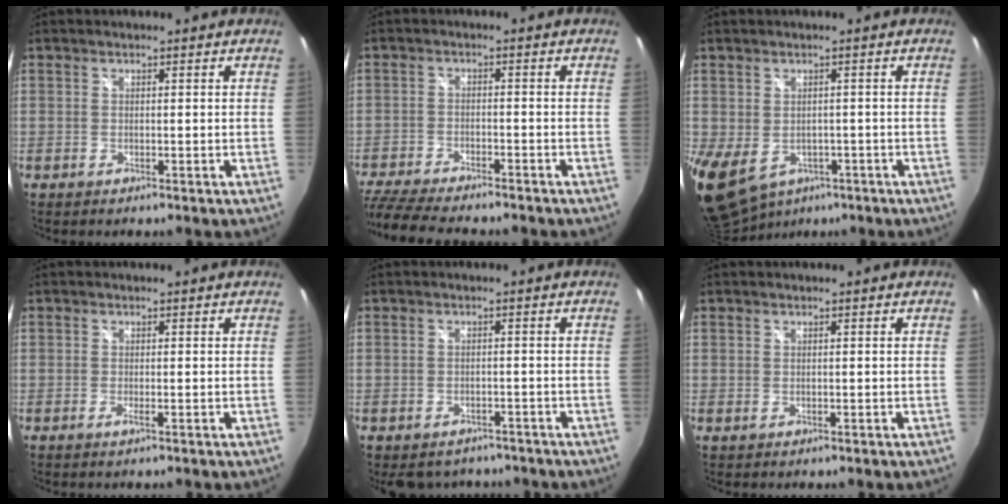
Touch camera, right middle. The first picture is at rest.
{"total": 13.7, "force": [-11.9, 2.8, 6.3], "torque": [-0.153, -0.031, -0.200]}
{"total": 12.3, "force": [-4.4, 9.2, 6.9], "torque": [-0.165, -0.039, -0.050]}
{"total": 0.8, "force": [-0.4, -0.2, 0.7], "torque": [-0.013, -0.003, -0.009]}
{"total": 6.4, "force": [-5.0, 3.4, 1.9], "torque": [-0.035, -0.005, -0.062]}
{"total": 0.0}